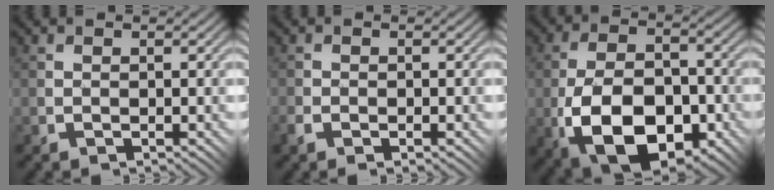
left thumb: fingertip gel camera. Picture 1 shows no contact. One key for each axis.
{"total": 2.5, "fx": -1.5, "fy": 1.3, "fz": 1.5, "tx": -0.030, "ty": -0.008, "tz": -0.033}
{"total": 13.5, "fx": -5.2, "fy": 7.6, "fz": 9.9, "tx": -0.195, "ty": -0.019, "tz": -0.095}